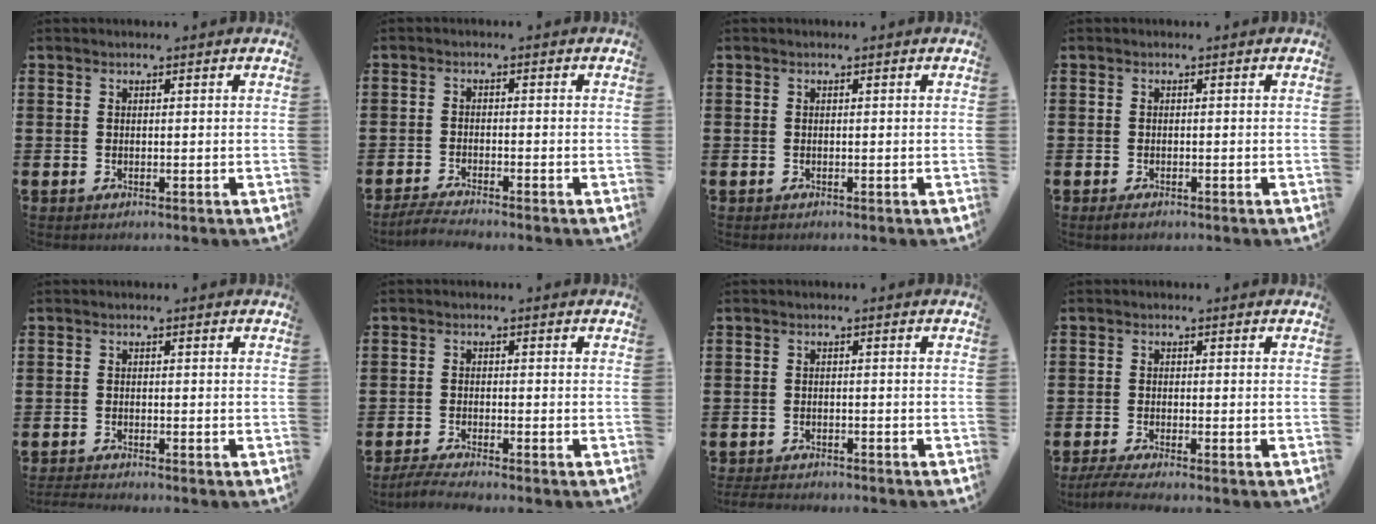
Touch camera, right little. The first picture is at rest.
{"total": 1.9, "force": [-1.7, -0.1, 0.8], "torque": [-0.014, 0.005, -0.032]}
{"total": 0.0}
{"total": 0.7, "force": [-0.4, 0.3, 0.5], "torque": [-0.010, 0.001, -0.009]}
{"total": 1.1, "force": [-1.1, -0.1, 0.3], "torque": [-0.005, -0.001, -0.021]}
{"total": 1.9, "force": [-1.6, 0.0, 1.1], "torque": [-0.017, 0.003, -0.029]}
{"total": 1.6, "force": [-1.6, 0.1, 0.1], "torque": [-0.006, 0.003, -0.034]}
{"total": 1.8, "force": [-1.3, 0.0, 1.3], "torque": [-0.020, 0.001, -0.023]}